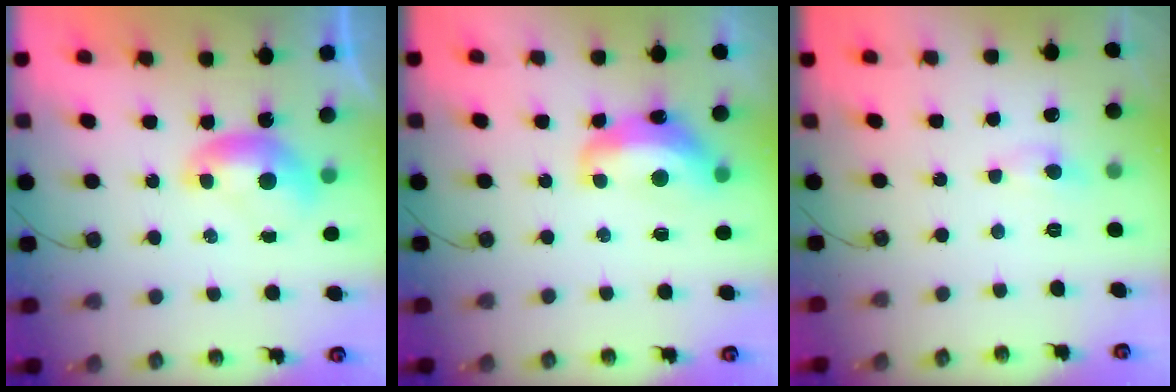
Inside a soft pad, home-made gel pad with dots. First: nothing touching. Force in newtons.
{"total": 5.6, "press": 5.5, "slide": 0.9}
{"total": 2.5, "press": 2.4, "slide": 0.5}